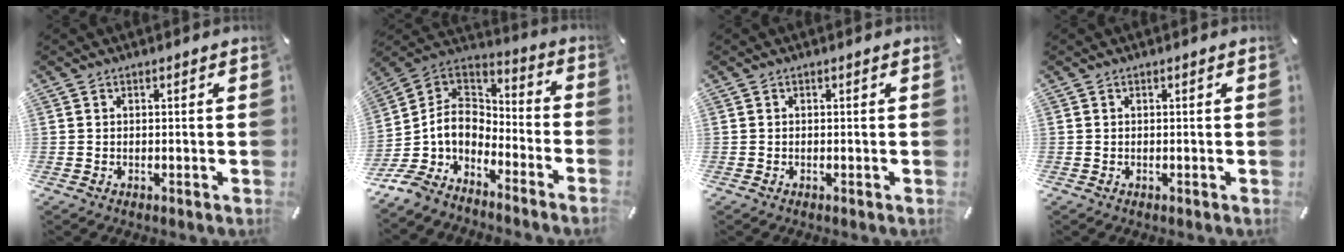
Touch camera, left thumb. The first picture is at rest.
{"total": 7.4, "force": [-4.7, 4.8, 3.0], "torque": [-0.095, -0.014, -0.100]}
{"total": 0.0}
{"total": 0.0}